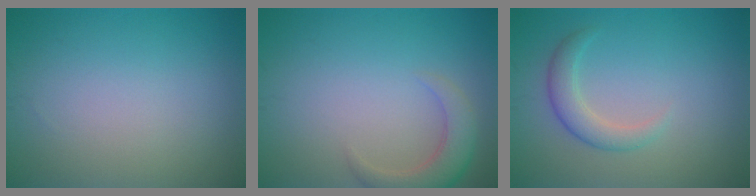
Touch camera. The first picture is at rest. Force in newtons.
{"total": 3.5, "press": 3.5, "slide": 0.4}
{"total": 2.4, "press": 2.4, "slide": 0.1}